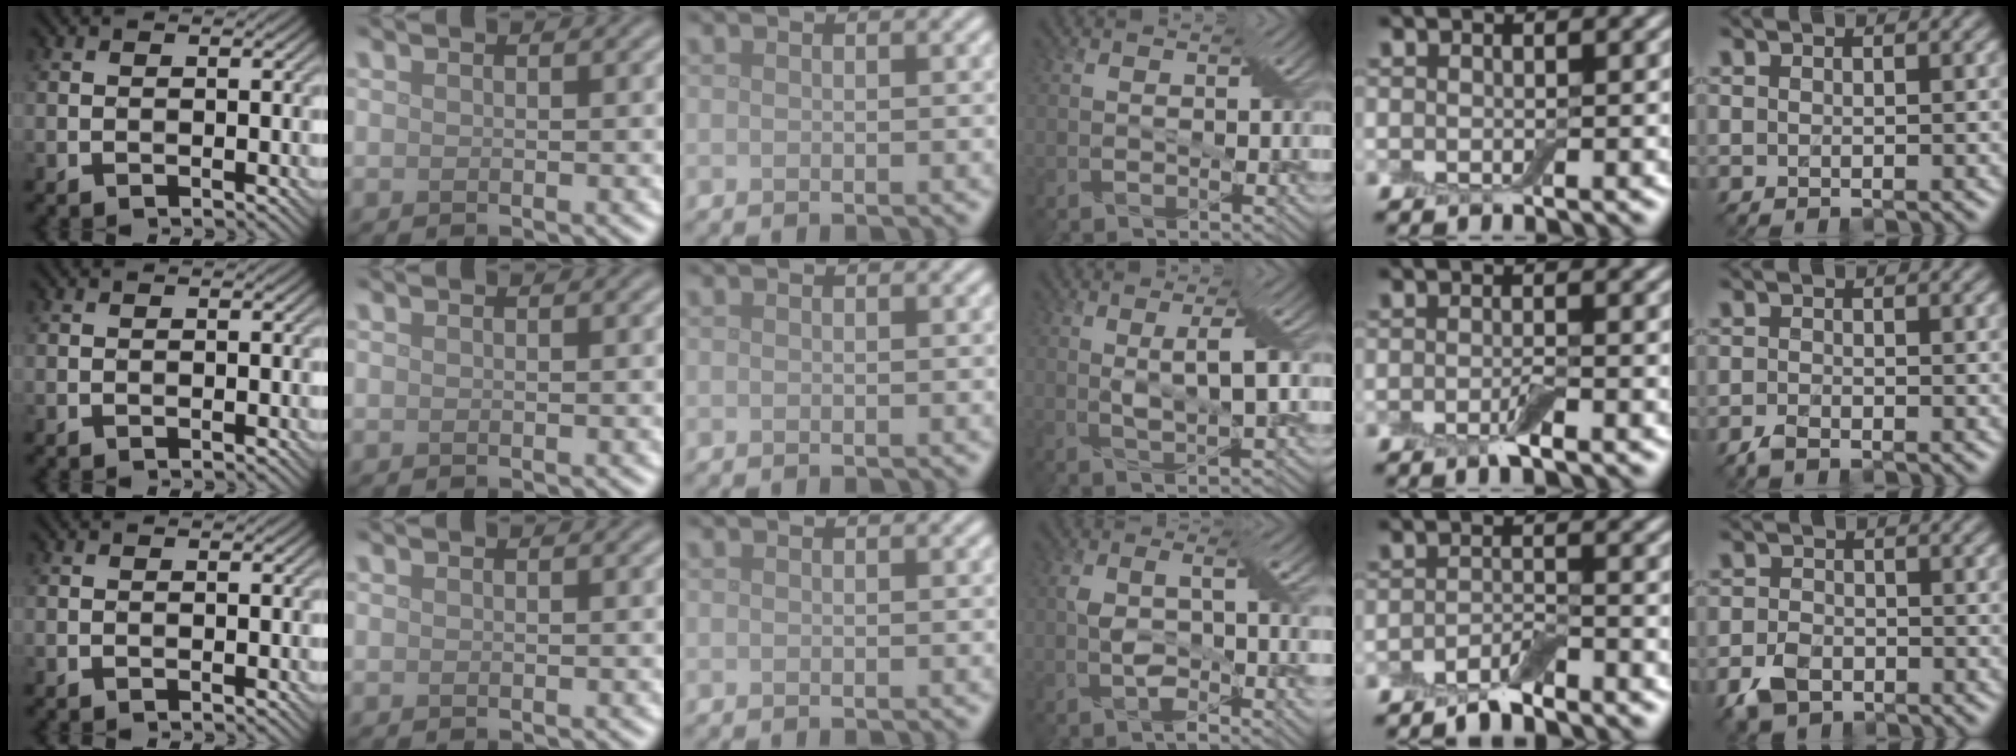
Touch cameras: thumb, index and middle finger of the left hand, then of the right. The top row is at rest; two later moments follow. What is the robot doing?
{"motion": "squeeze", "object": "air blower"}